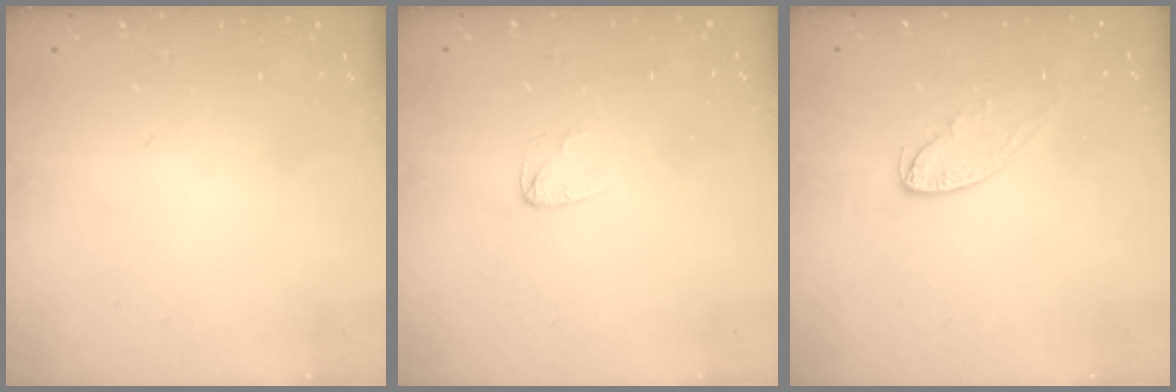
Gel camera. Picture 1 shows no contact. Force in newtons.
{"total": 3.4, "press": 3.4, "slide": 0.3}
{"total": 5.9, "press": 5.9, "slide": 0.2}